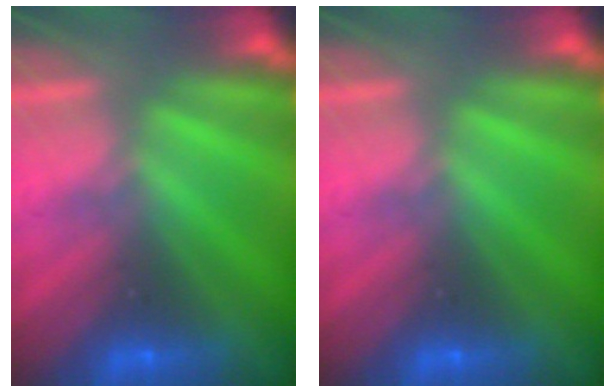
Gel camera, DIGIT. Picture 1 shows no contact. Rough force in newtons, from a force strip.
{"total": 0.0}